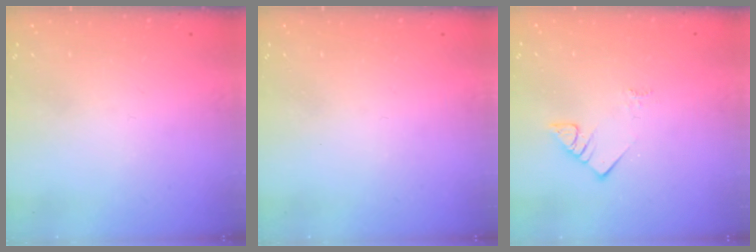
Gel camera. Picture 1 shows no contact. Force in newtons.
{"total": 0.0}
{"total": 3.8, "press": 3.7, "slide": 0.6}